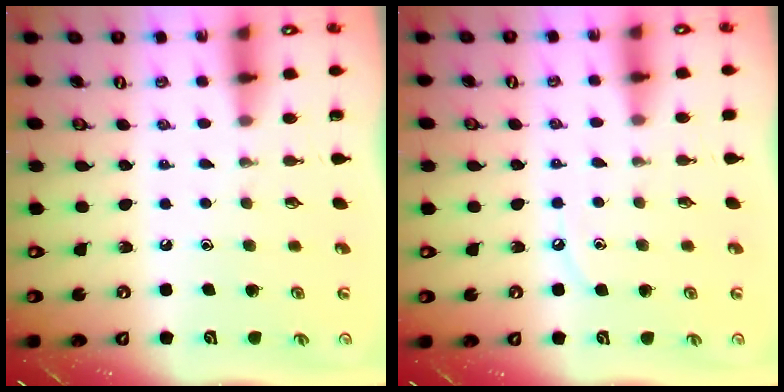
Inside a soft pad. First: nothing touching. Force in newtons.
{"total": 3.9, "press": 3.9, "slide": 0.5}